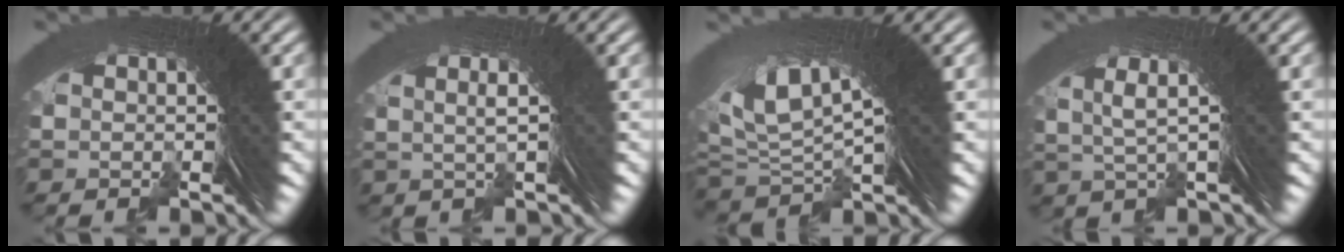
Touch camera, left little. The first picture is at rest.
{"total": 3.9, "force": [1.8, 0.1, 3.5], "torque": [-0.035, 0.018, 0.023]}
{"total": 9.0, "force": [3.3, 4.5, 7.1], "torque": [-0.148, 0.007, 0.059]}
{"total": 6.1, "force": [3.1, 1.4, 5.1], "torque": [-0.077, 0.021, 0.039]}